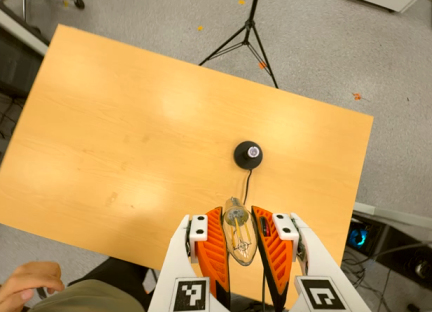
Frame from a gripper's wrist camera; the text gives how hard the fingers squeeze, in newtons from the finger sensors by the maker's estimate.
{"total": 20.6, "left": 22.5, "right": 18.7}